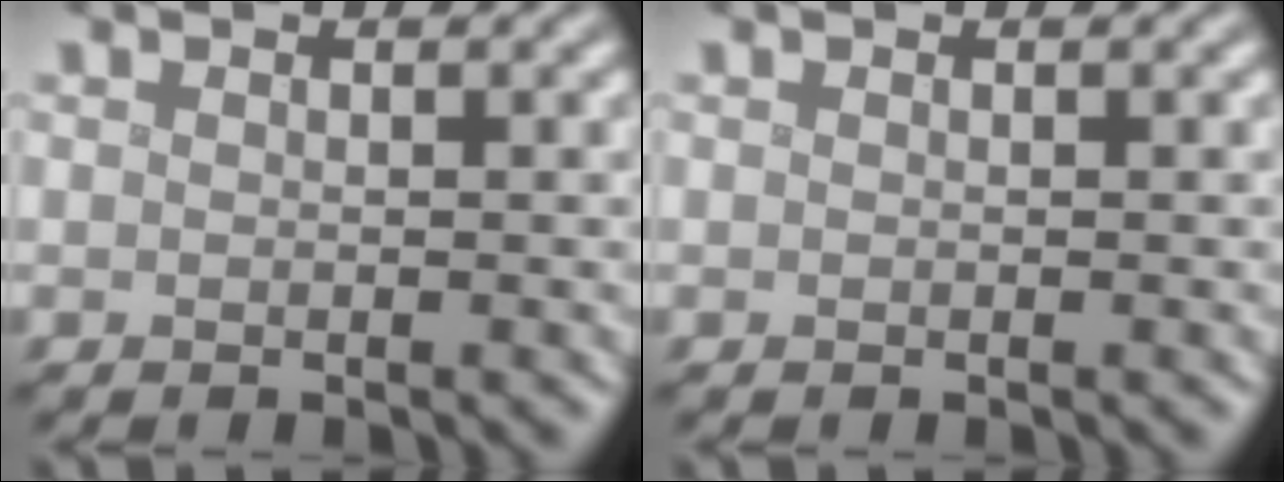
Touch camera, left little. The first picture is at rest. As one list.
[{"total": 0.0}]